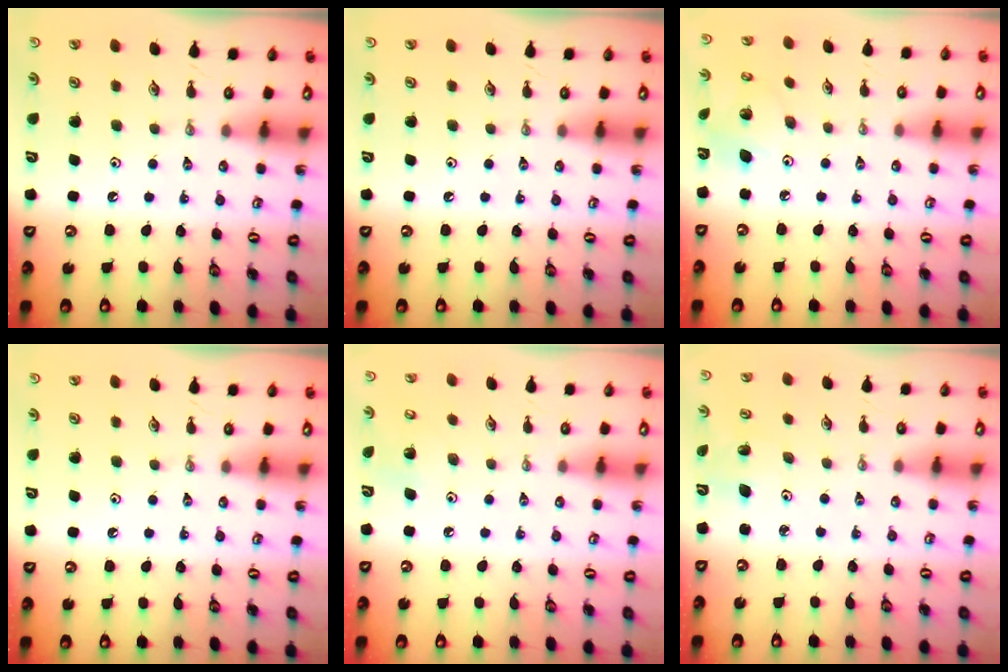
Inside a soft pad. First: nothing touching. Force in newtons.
{"total": 0.0}
{"total": 7.8, "press": 7.8, "slide": 0.3}
{"total": 0.0}
{"total": 4.3, "press": 4.3, "slide": 0.3}
{"total": 2.0, "press": 2.0, "slide": 0.1}